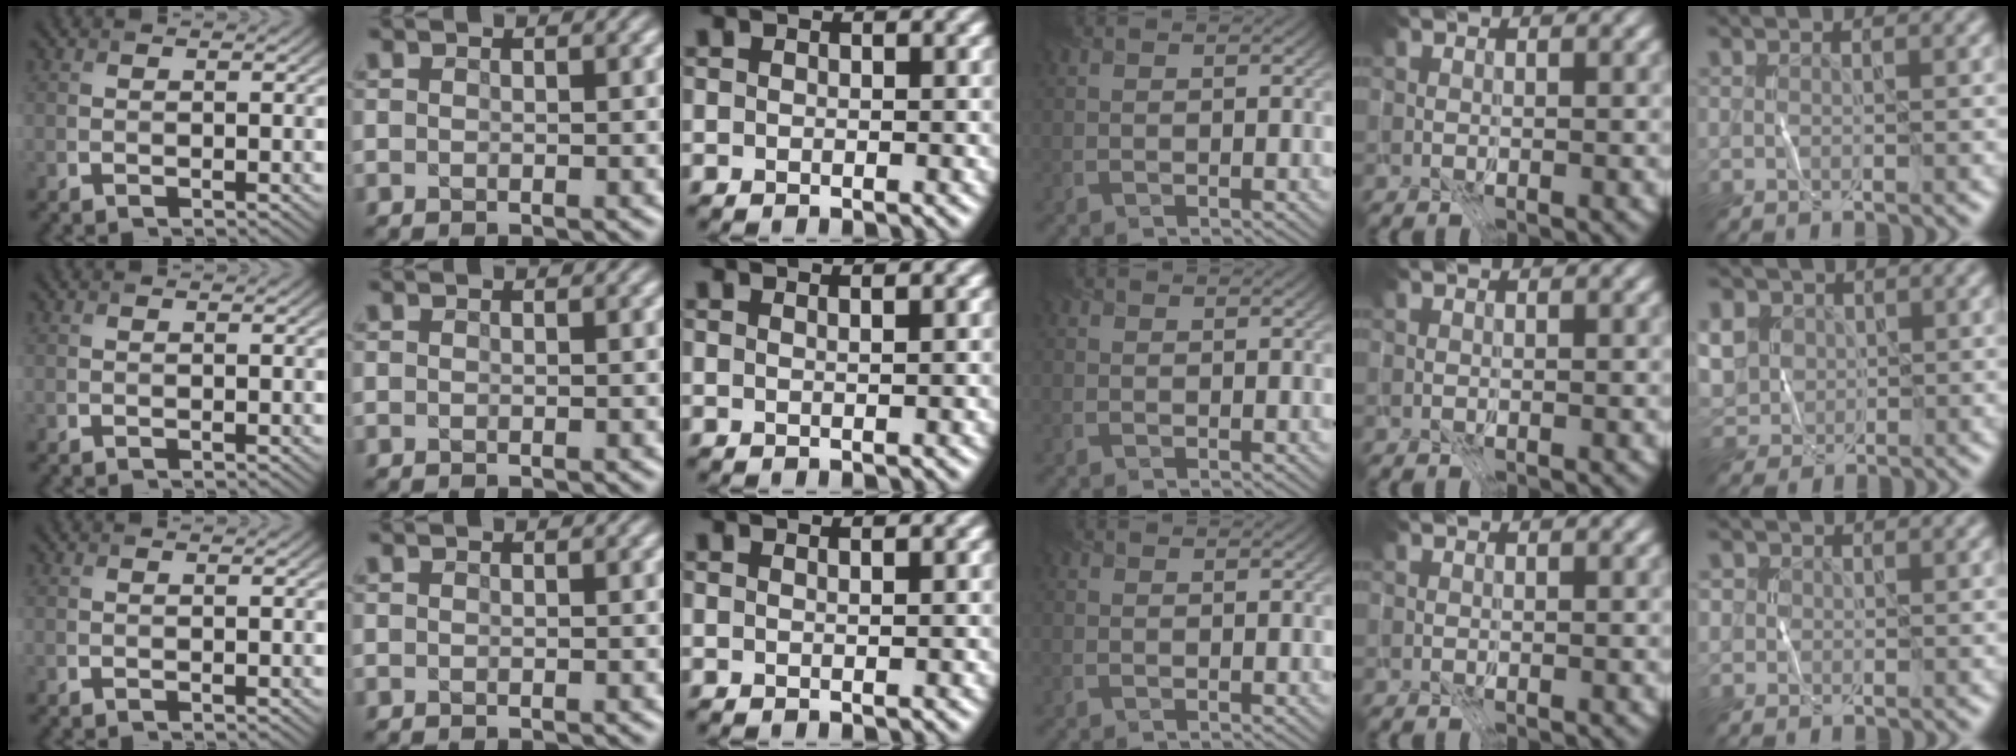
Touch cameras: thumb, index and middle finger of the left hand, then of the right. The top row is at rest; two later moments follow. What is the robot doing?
{"motion": "fold", "object": "coffee filter"}